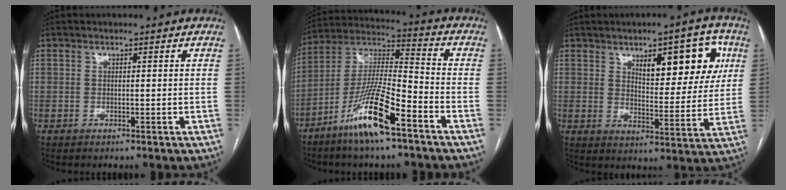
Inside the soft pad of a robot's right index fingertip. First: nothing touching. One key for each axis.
{"total": 14.2, "fx": -8.2, "fy": 1.6, "fz": 11.4, "tx": -0.228, "ty": -0.016, "tz": -0.157}
{"total": 12.3, "fx": 5.2, "fy": 4.6, "fz": 10.1, "tx": -0.128, "ty": 0.015, "tz": 0.076}